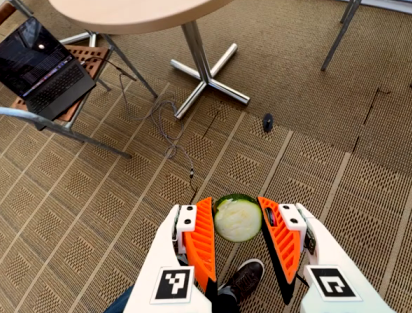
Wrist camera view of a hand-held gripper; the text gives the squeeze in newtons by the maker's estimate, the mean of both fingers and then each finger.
{"total": 10.2, "left": 9.7, "right": 10.6}